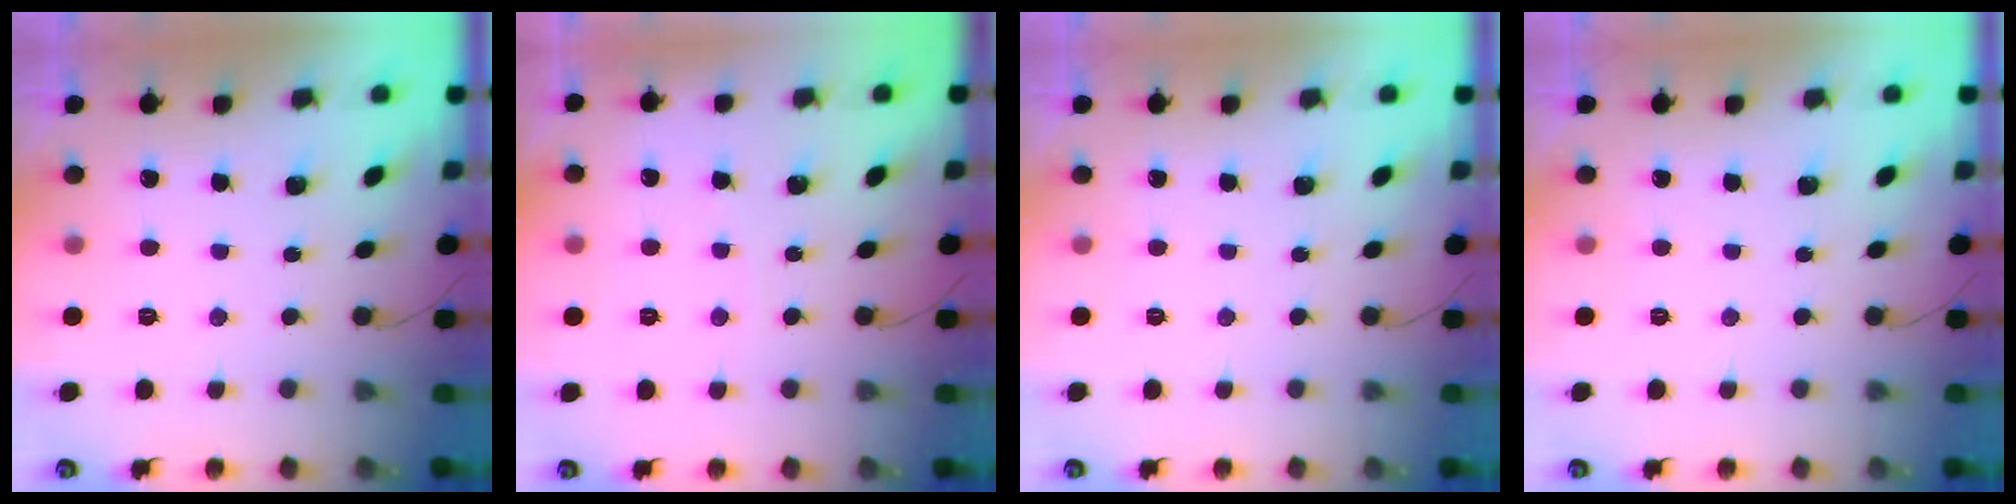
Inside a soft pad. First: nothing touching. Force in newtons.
{"total": 2.3, "press": 2.3, "slide": 0.3}
{"total": 0.0}
{"total": 0.0}